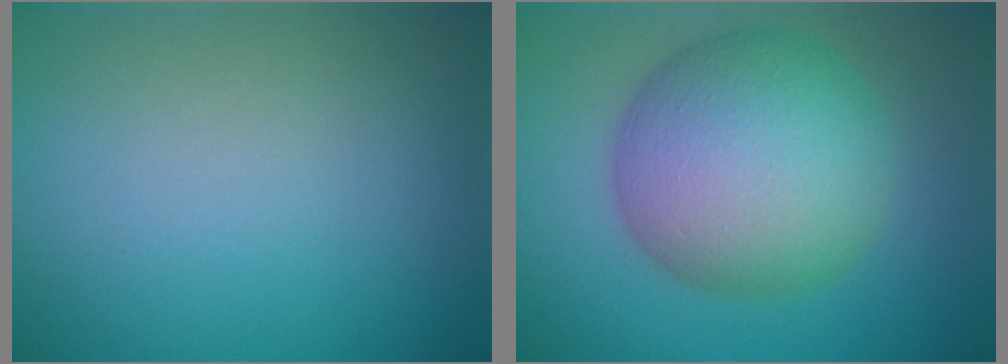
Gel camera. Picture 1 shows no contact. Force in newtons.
{"total": 11.5, "press": 11.5, "slide": 0.3}